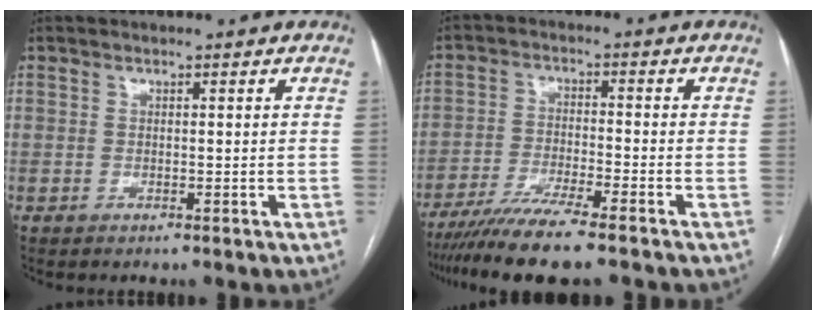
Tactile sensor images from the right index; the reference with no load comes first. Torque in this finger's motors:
{"motor_torque": [0.97, -1.02, 0.42, 0.10]}